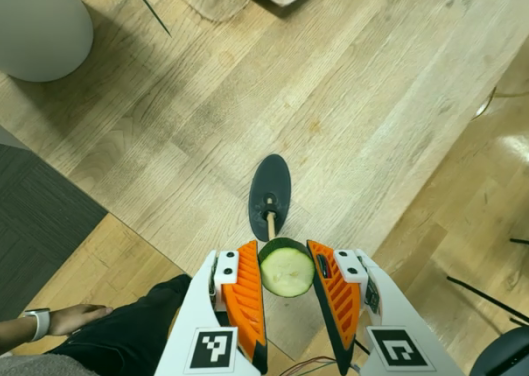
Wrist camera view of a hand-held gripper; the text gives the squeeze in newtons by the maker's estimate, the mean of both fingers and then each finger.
{"total": 7.9, "left": 7.5, "right": 8.3}